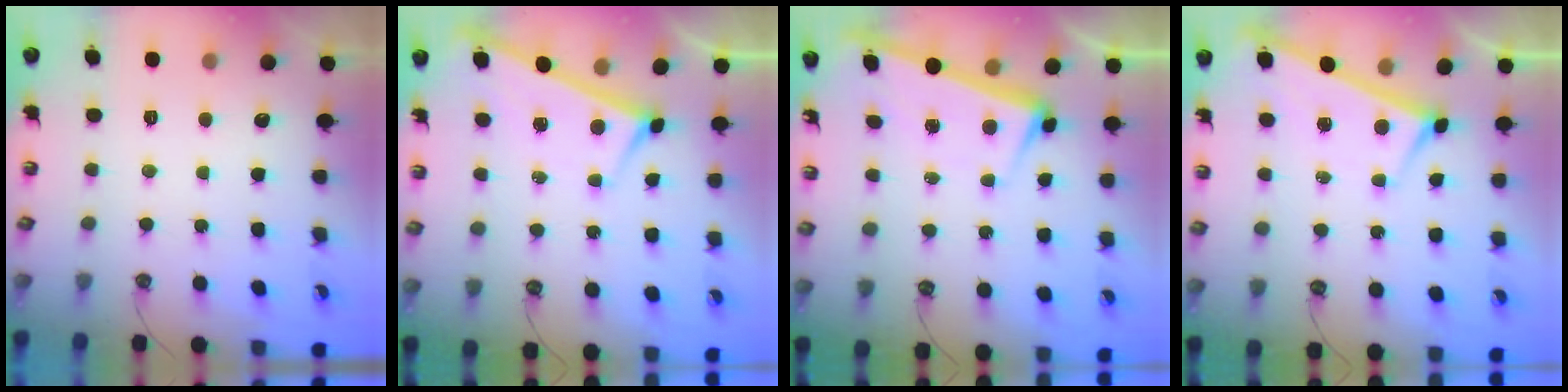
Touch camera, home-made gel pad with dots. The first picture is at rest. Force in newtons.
{"total": 3.3, "press": 3.3, "slide": 0.3}
{"total": 3.5, "press": 3.3, "slide": 1.1}
{"total": 3.3, "press": 3.3, "slide": 0.3}